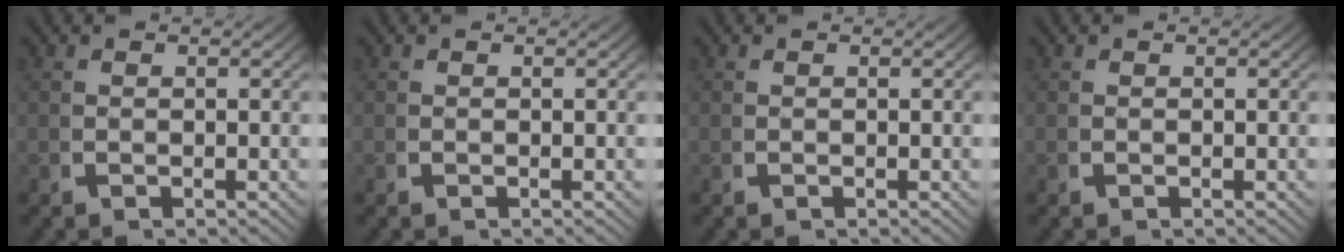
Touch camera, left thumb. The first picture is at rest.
{"total": 0.0}
{"total": 0.0}
{"total": 0.0}